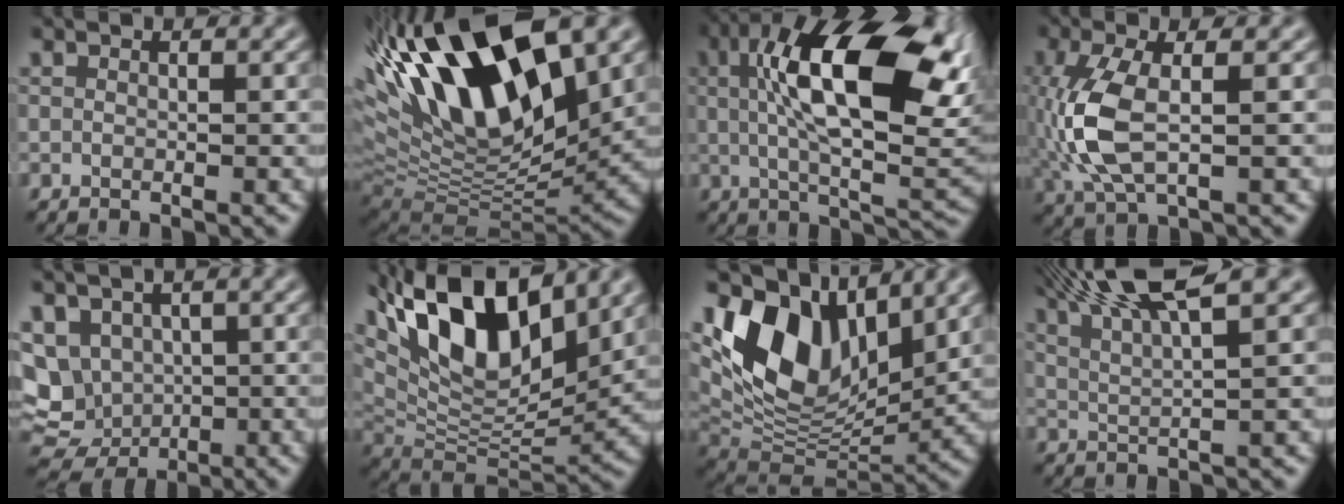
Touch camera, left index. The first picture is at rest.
{"total": 18.1, "force": [7.0, 7.7, 14.8], "torque": [-0.278, 0.033, 0.116]}
{"total": 15.5, "force": [3.6, 6.6, 13.5], "torque": [-0.216, 0.011, 0.051]}
{"total": 6.3, "force": [-0.6, 2.6, 5.7], "torque": [-0.145, -0.001, -0.012]}
{"total": 9.9, "force": [-0.2, 8.3, 5.4], "torque": [-0.100, -0.003, -0.009]}
{"total": 13.2, "force": [7.1, 5.4, 9.7], "torque": [-0.179, 0.009, 0.132]}
{"total": 11.2, "force": [5.3, 6.4, 7.5], "torque": [-0.144, -0.004, 0.103]}
{"total": 8.7, "force": [5.7, 1.7, 6.3], "torque": [-0.100, 0.023, 0.090]}